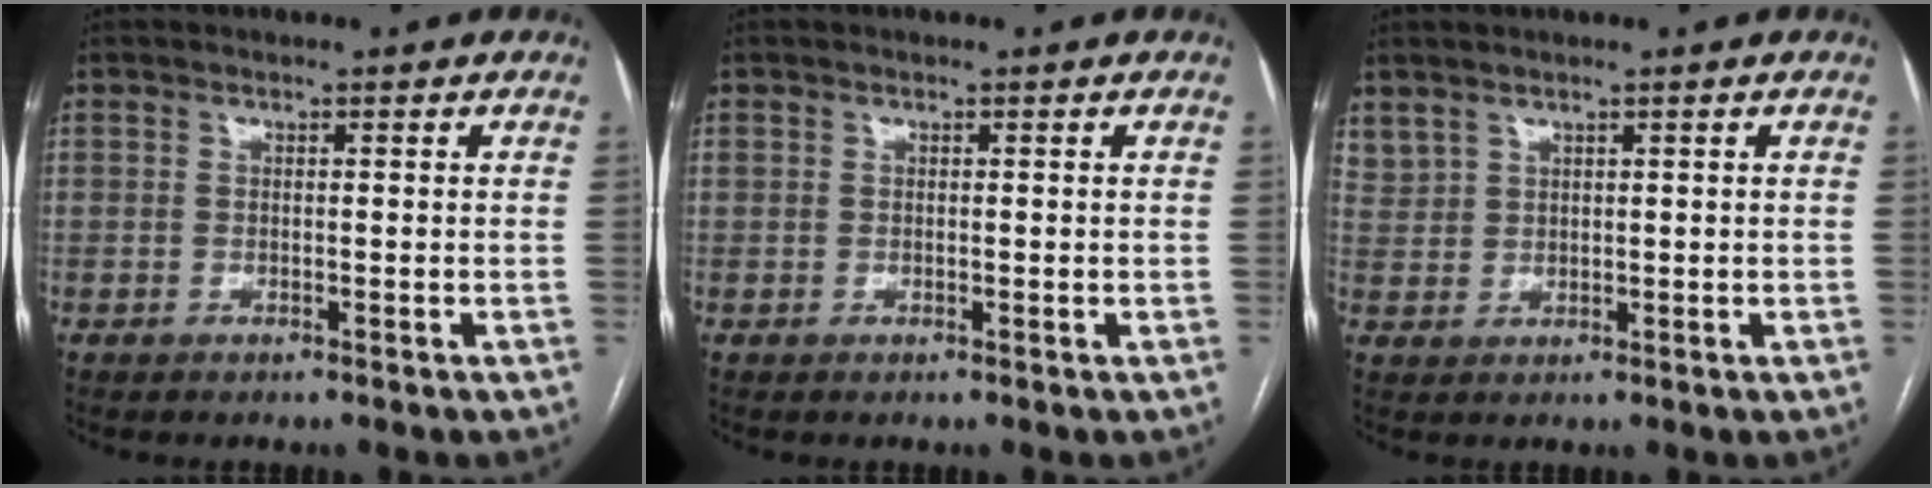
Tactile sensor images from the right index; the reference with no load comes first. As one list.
[{"total": 0.5, "force": [0.0, 0.3, 0.4], "torque": [-0.013, 0.003, 0.003]}, {"total": 3.0, "force": [2.4, 1.6, 0.6], "torque": [-0.014, 0.011, 0.058]}]